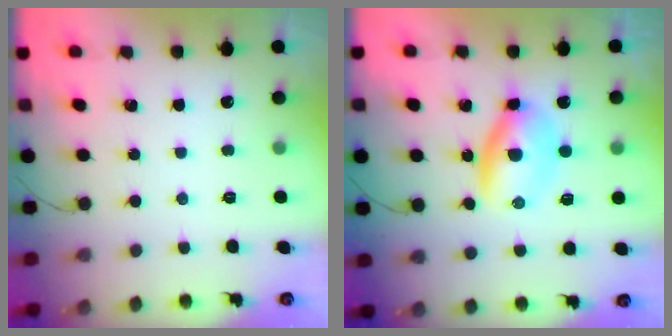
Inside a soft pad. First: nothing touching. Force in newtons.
{"total": 5.7, "press": 5.6, "slide": 1.1}